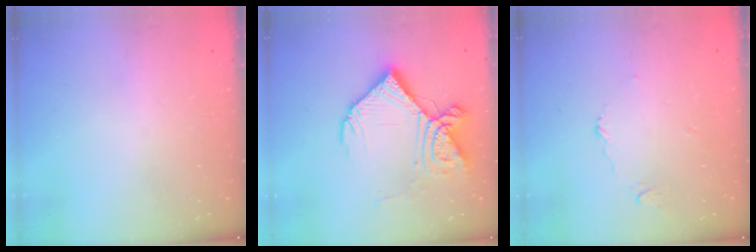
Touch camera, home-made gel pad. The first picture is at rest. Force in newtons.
{"total": 17.2, "press": 17.0, "slide": 2.2}
{"total": 3.3, "press": 3.2, "slide": 0.4}